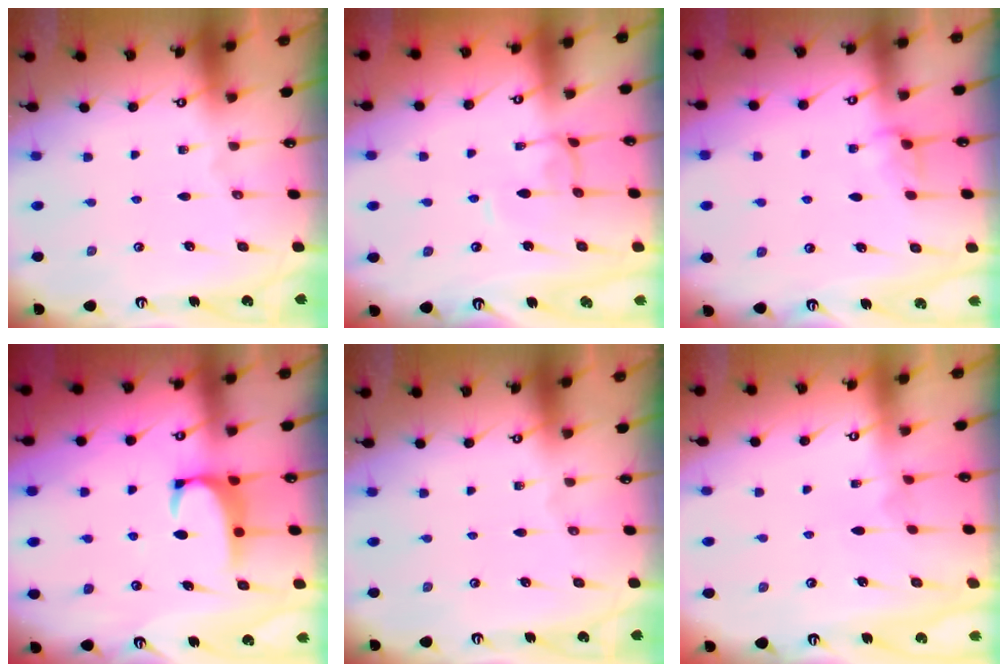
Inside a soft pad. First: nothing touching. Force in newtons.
{"total": 0.8, "press": 0.7, "slide": 0.3}
{"total": 2.8, "press": 2.8, "slide": 0.4}
{"total": 2.0, "press": 1.9, "slide": 0.7}
{"total": 0.0}
{"total": 4.7, "press": 4.7, "slide": 0.1}